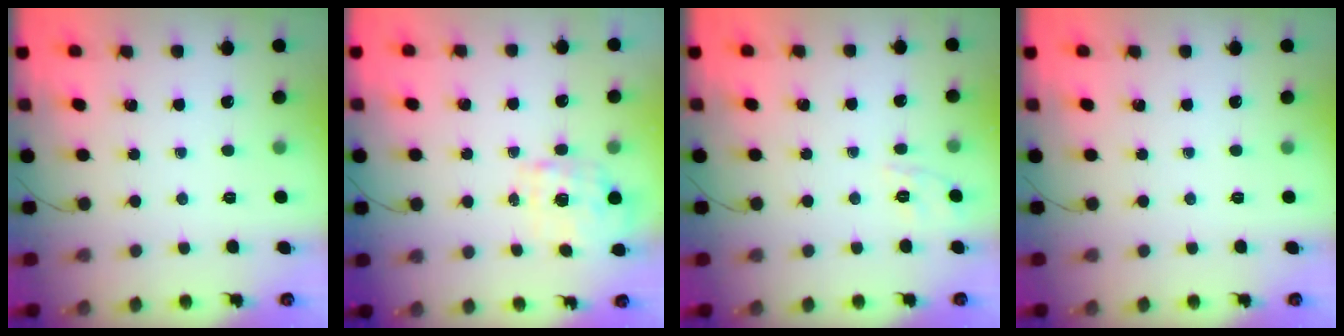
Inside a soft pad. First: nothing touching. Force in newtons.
{"total": 2.0, "press": 1.9, "slide": 0.6}
{"total": 2.0, "press": 0.6, "slide": 1.9}
{"total": 0.0}